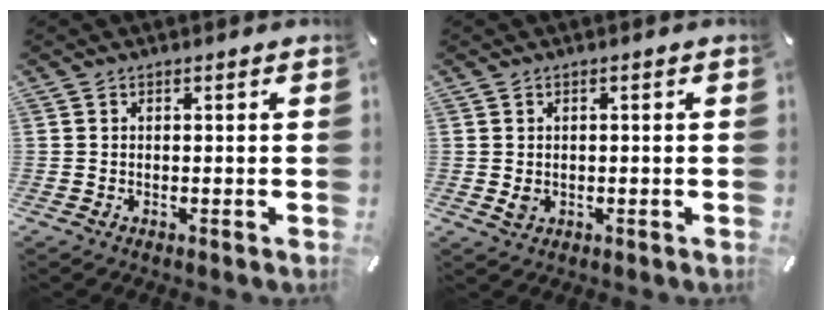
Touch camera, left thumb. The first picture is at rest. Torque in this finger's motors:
{"motor_torque": [0.23, 0.03, 0.13, -0.06, 0.00]}